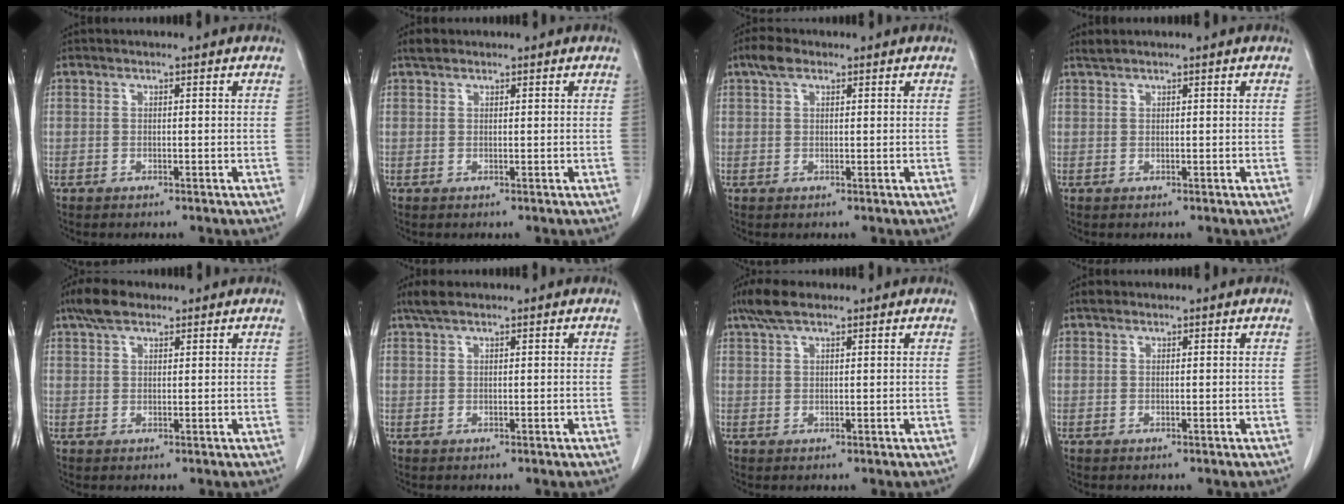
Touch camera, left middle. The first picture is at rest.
{"total": 1.5, "force": [1.2, 0.7, 0.4], "torque": [-0.012, 0.012, 0.020]}
{"total": 2.7, "force": [1.7, 1.4, 1.7], "torque": [-0.038, 0.016, 0.032]}
{"total": 0.9, "force": [0.8, -0.1, 0.3], "torque": [-0.011, 0.009, 0.021]}
{"total": 4.5, "force": [3.3, 1.9, 2.5], "torque": [-0.058, 0.017, 0.062]}
{"total": 2.7, "force": [2.1, 0.8, 1.6], "torque": [-0.038, 0.016, 0.041]}
{"total": 4.7, "force": [3.4, 1.4, 2.9], "torque": [-0.068, 0.020, 0.064]}
{"total": 0.9, "force": [0.7, 0.5, 0.3], "torque": [-0.009, 0.010, 0.011]}